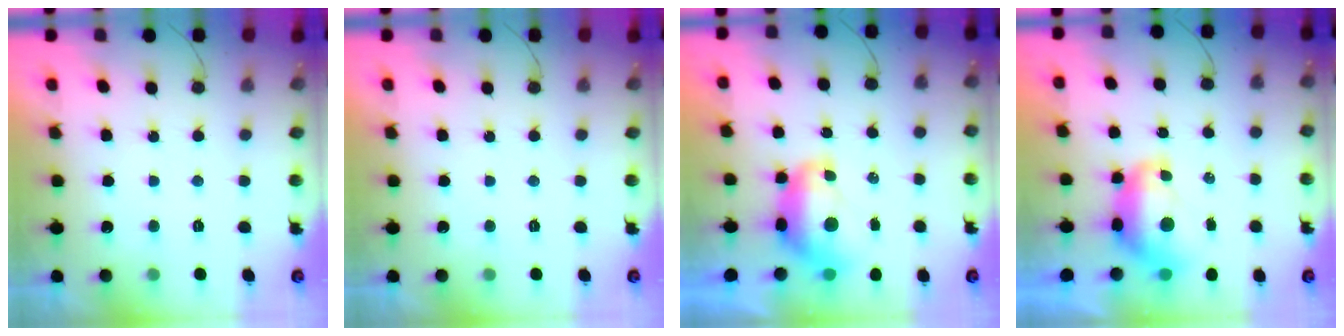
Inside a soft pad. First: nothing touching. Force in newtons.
{"total": 0.0}
{"total": 9.4, "press": 9.4, "slide": 0.9}
{"total": 9.4, "press": 9.4, "slide": 0.9}